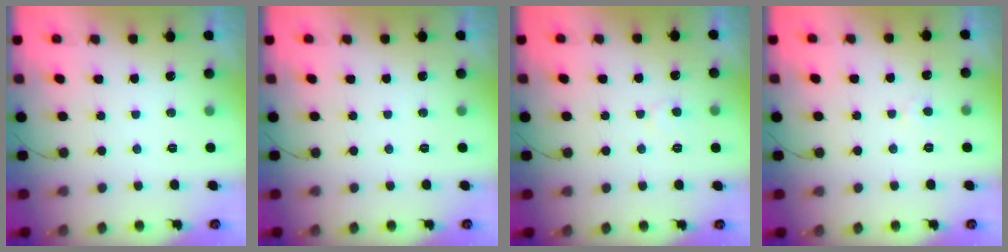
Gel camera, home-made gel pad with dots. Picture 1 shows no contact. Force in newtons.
{"total": 0.0}
{"total": 4.1, "press": 4.1, "slide": 0.3}
{"total": 2.6, "press": 2.6, "slide": 0.3}